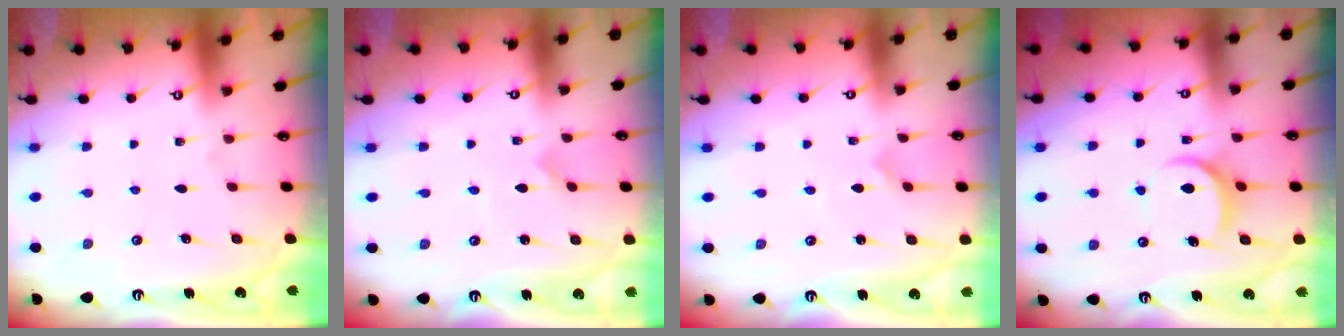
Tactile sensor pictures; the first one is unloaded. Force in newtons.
{"total": 0.0}
{"total": 0.0}
{"total": 8.0, "press": 8.0, "slide": 0.7}